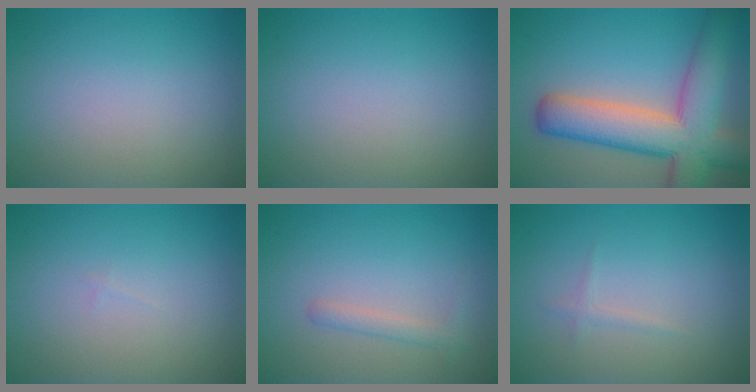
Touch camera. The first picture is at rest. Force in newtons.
{"total": 0.0}
{"total": 10.4, "press": 10.3, "slide": 0.8}
{"total": 0.0}
{"total": 1.3, "press": 1.3, "slide": 0.1}
{"total": 0.7, "press": 0.7, "slide": 0.0}